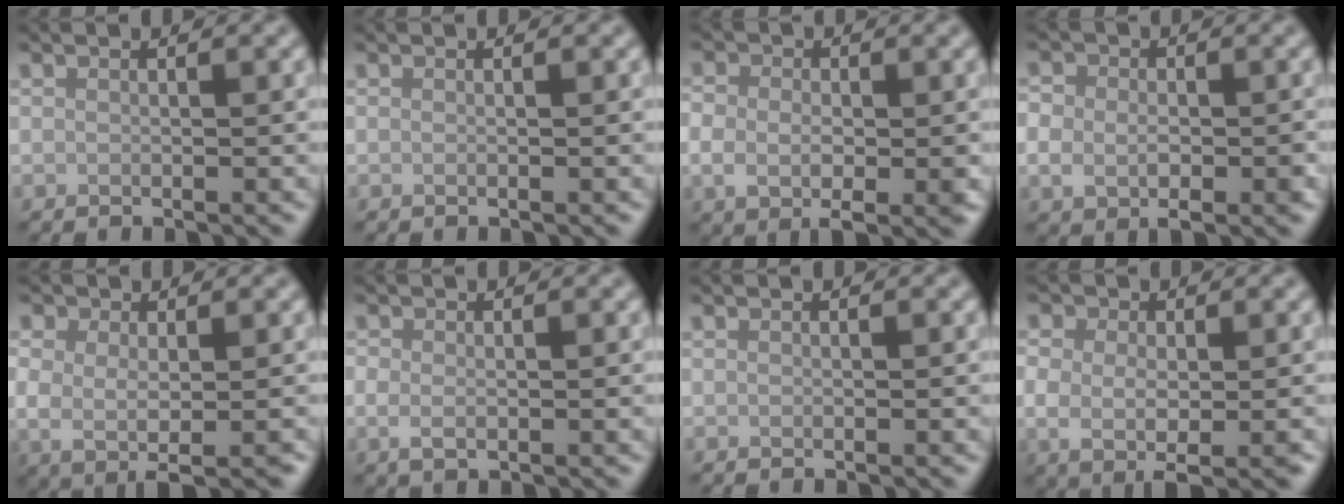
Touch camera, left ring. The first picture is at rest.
{"total": 0.0}
{"total": 4.4, "force": [-0.8, 2.8, 3.3], "torque": [-0.055, -0.008, -0.016]}
{"total": 5.0, "force": [-1.1, 3.6, 3.2], "torque": [-0.034, -0.007, -0.021]}
{"total": 3.5, "force": [-0.1, 1.9, 2.9], "torque": [-0.046, -0.008, 0.002]}
{"total": 1.5, "force": [-0.2, 1.0, 1.1], "torque": [-0.025, -0.004, -0.004]}
{"total": 0.0}
{"total": 3.9, "force": [-0.5, 2.3, 3.1], "torque": [-0.055, -0.011, -0.005]}